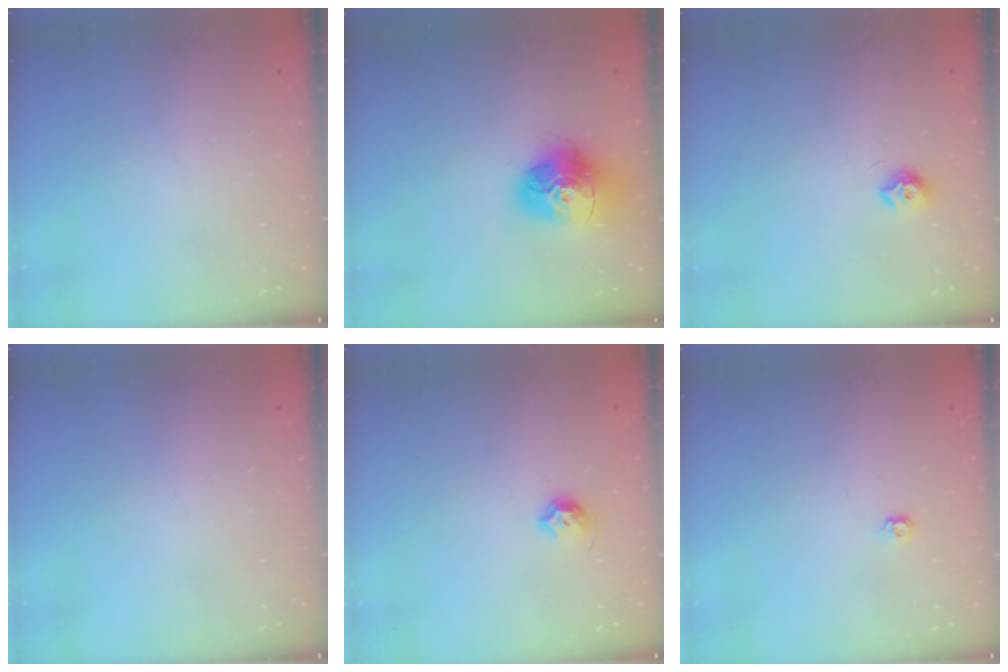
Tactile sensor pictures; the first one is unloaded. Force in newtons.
{"total": 16.5, "press": 16.4, "slide": 1.5}
{"total": 7.8, "press": 7.8, "slide": 0.3}
{"total": 0.0}
{"total": 6.7, "press": 6.6, "slide": 1.0}
{"total": 4.7, "press": 4.7, "slide": 0.8}